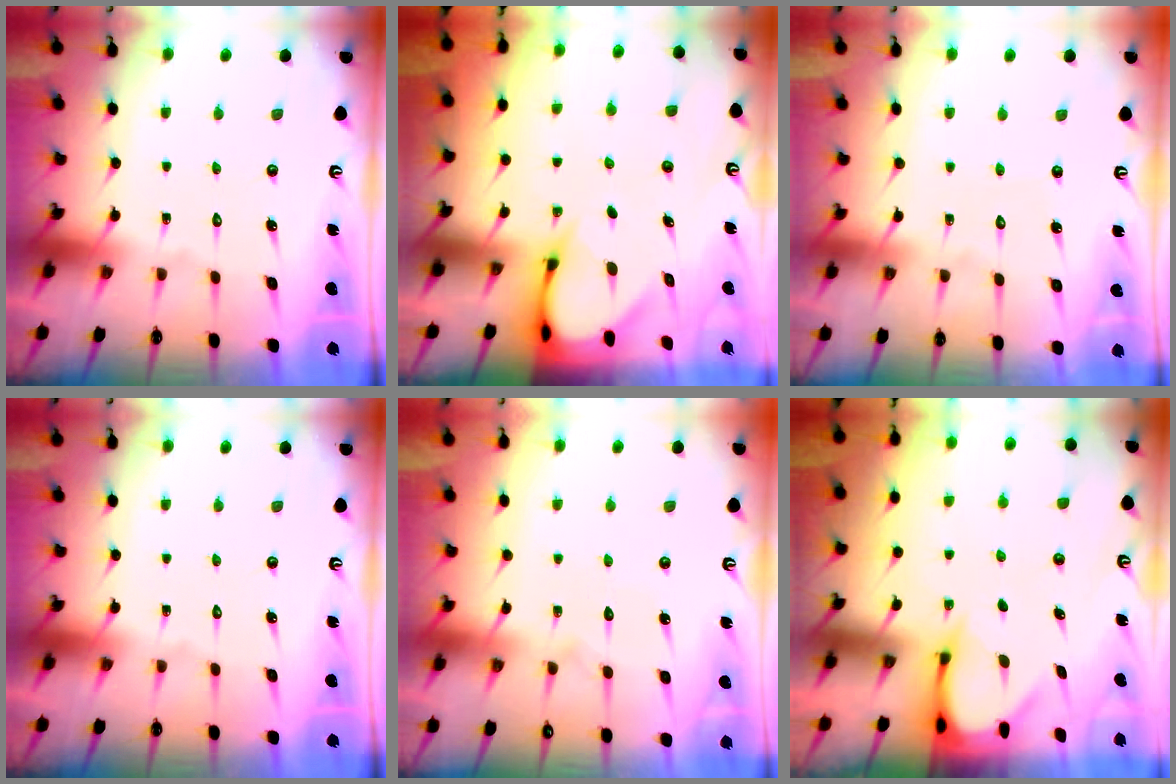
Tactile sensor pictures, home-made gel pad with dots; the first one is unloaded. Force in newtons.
{"total": 3.6, "press": 3.6, "slide": 0.2}
{"total": 2.6, "press": 2.6, "slide": 0.2}
{"total": 0.0}
{"total": 5.5, "press": 5.5, "slide": 0.5}
{"total": 3.7, "press": 3.7, "slide": 0.2}